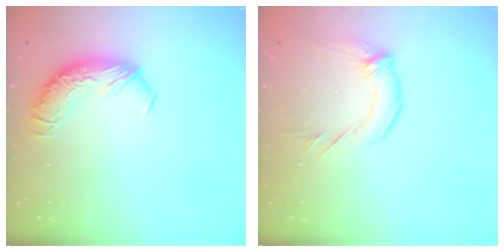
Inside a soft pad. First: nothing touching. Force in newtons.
{"total": 1.6, "press": 0.0, "slide": 1.6}